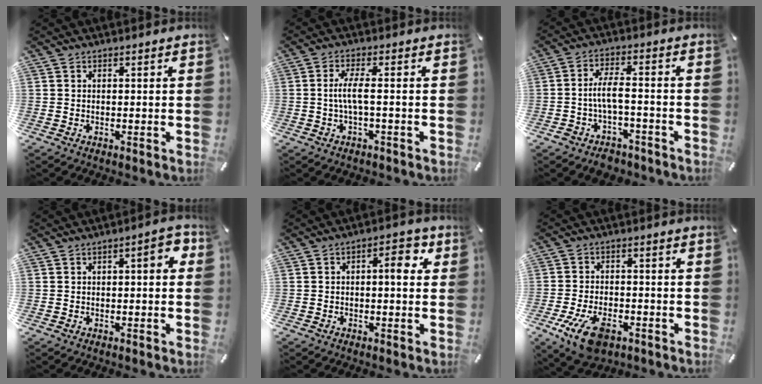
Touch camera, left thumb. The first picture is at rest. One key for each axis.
{"total": 5.4, "fx": -0.4, "fy": 1.0, "fz": 5.3, "tx": -0.111, "ty": -0.005, "tz": -0.014}
{"total": 6.9, "fx": -2.7, "fy": 3.2, "fz": 5.5, "tx": -0.114, "ty": 0.010, "tz": -0.052}
{"total": 4.7, "fx": -0.1, "fy": 2.0, "fz": 4.3, "tx": -0.063, "ty": 0.010, "tz": -0.007}
{"total": 5.7, "fx": 0.9, "fy": 2.6, "fz": 5.1, "tx": -0.068, "ty": 0.003, "tz": 0.006}
{"total": 10.1, "fx": -5.0, "fy": 5.7, "fz": 6.7, "tx": -0.143, "ty": 0.013, "tz": -0.089}